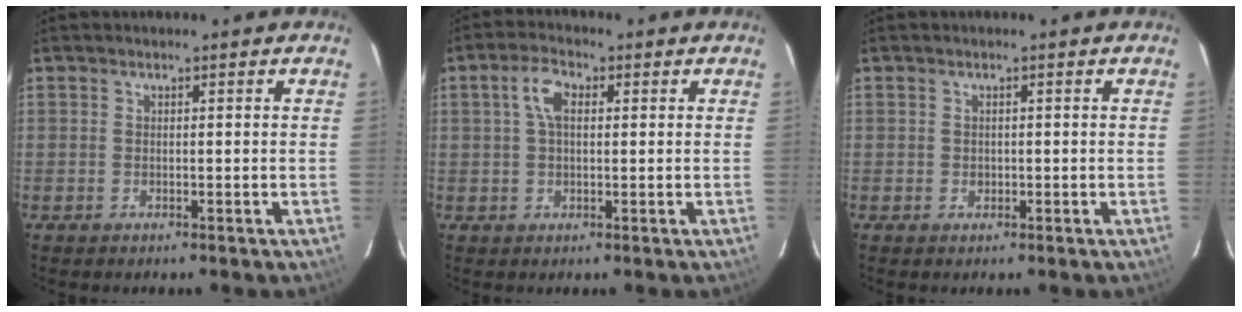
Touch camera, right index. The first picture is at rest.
{"total": 4.6, "force": [1.1, 2.4, 3.7], "torque": [-0.074, 0.014, 0.021]}
{"total": 0.8, "force": [0.0, 0.8, 0.1], "torque": [0.002, 0.002, 0.003]}